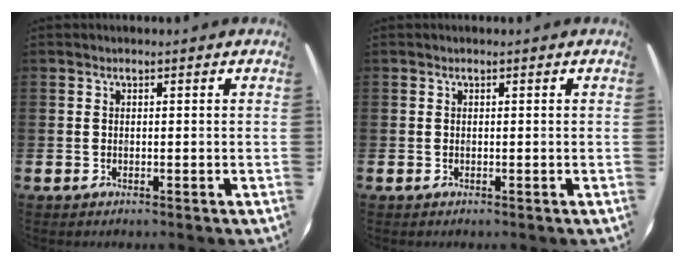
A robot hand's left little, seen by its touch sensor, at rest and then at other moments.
{"total": 0.0}